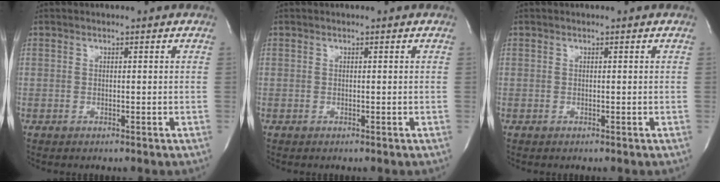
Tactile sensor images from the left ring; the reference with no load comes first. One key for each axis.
{"total": 0.0}
{"total": 0.0}